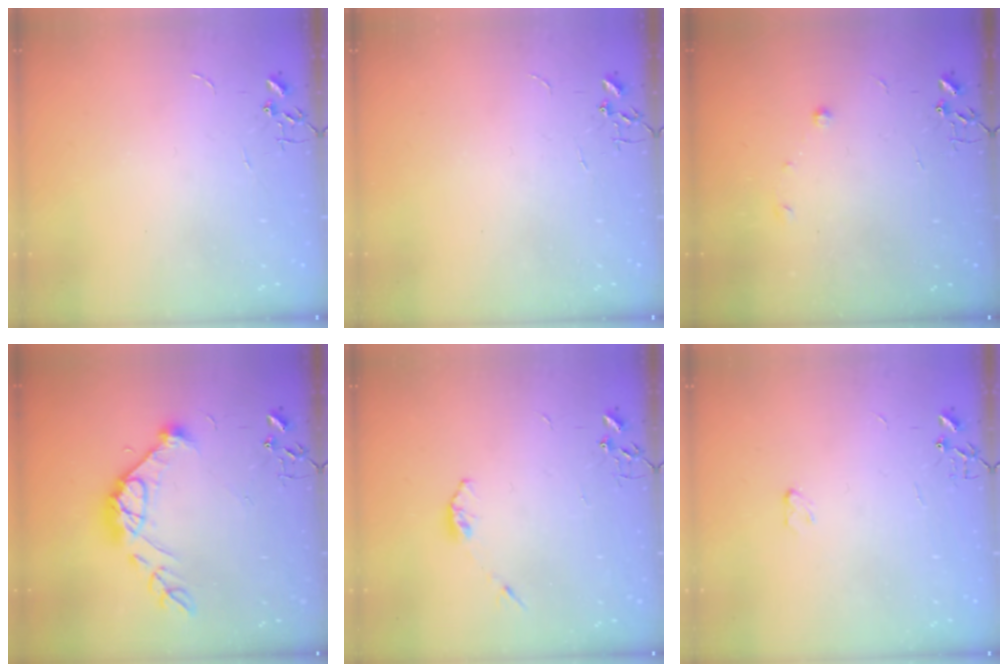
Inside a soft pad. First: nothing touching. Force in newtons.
{"total": 0.0}
{"total": 5.0, "press": 4.9, "slide": 0.8}
{"total": 15.3, "press": 15.3, "slide": 0.9}
{"total": 3.3, "press": 3.3, "slide": 0.5}
{"total": 3.2, "press": 3.2, "slide": 0.5}